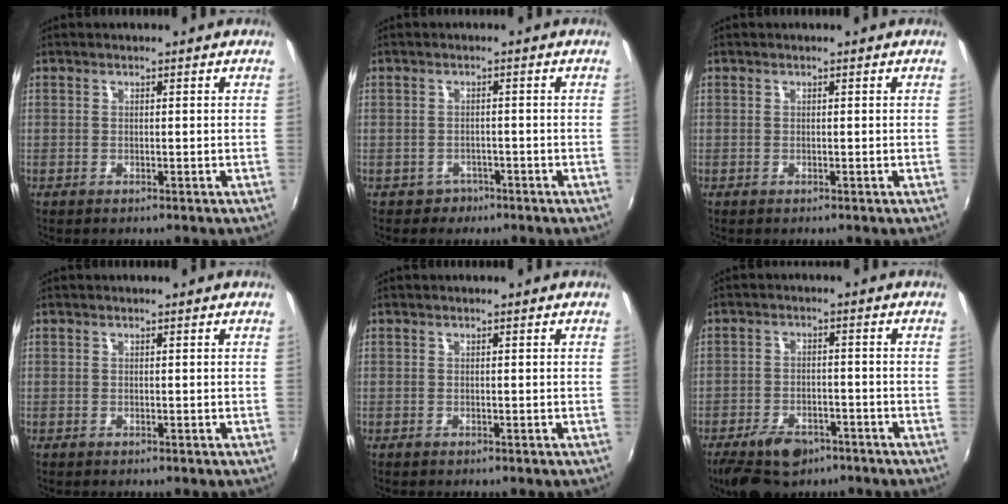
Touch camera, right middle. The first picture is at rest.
{"total": 2.3, "force": [-1.3, 1.9, 0.0], "torque": [-0.006, 0.004, -0.017]}
{"total": 0.0}
{"total": 0.0}
{"total": 0.0}
{"total": 10.7, "force": [-7.4, 5.4, 5.5], "torque": [-0.133, -0.014, -0.119]}